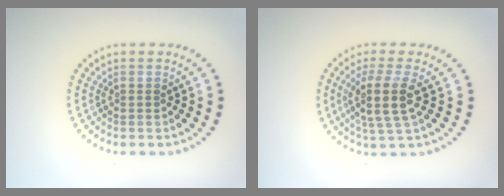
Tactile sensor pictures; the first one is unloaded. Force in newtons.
{"total": 3.7, "press": 3.0, "slide": 2.3}